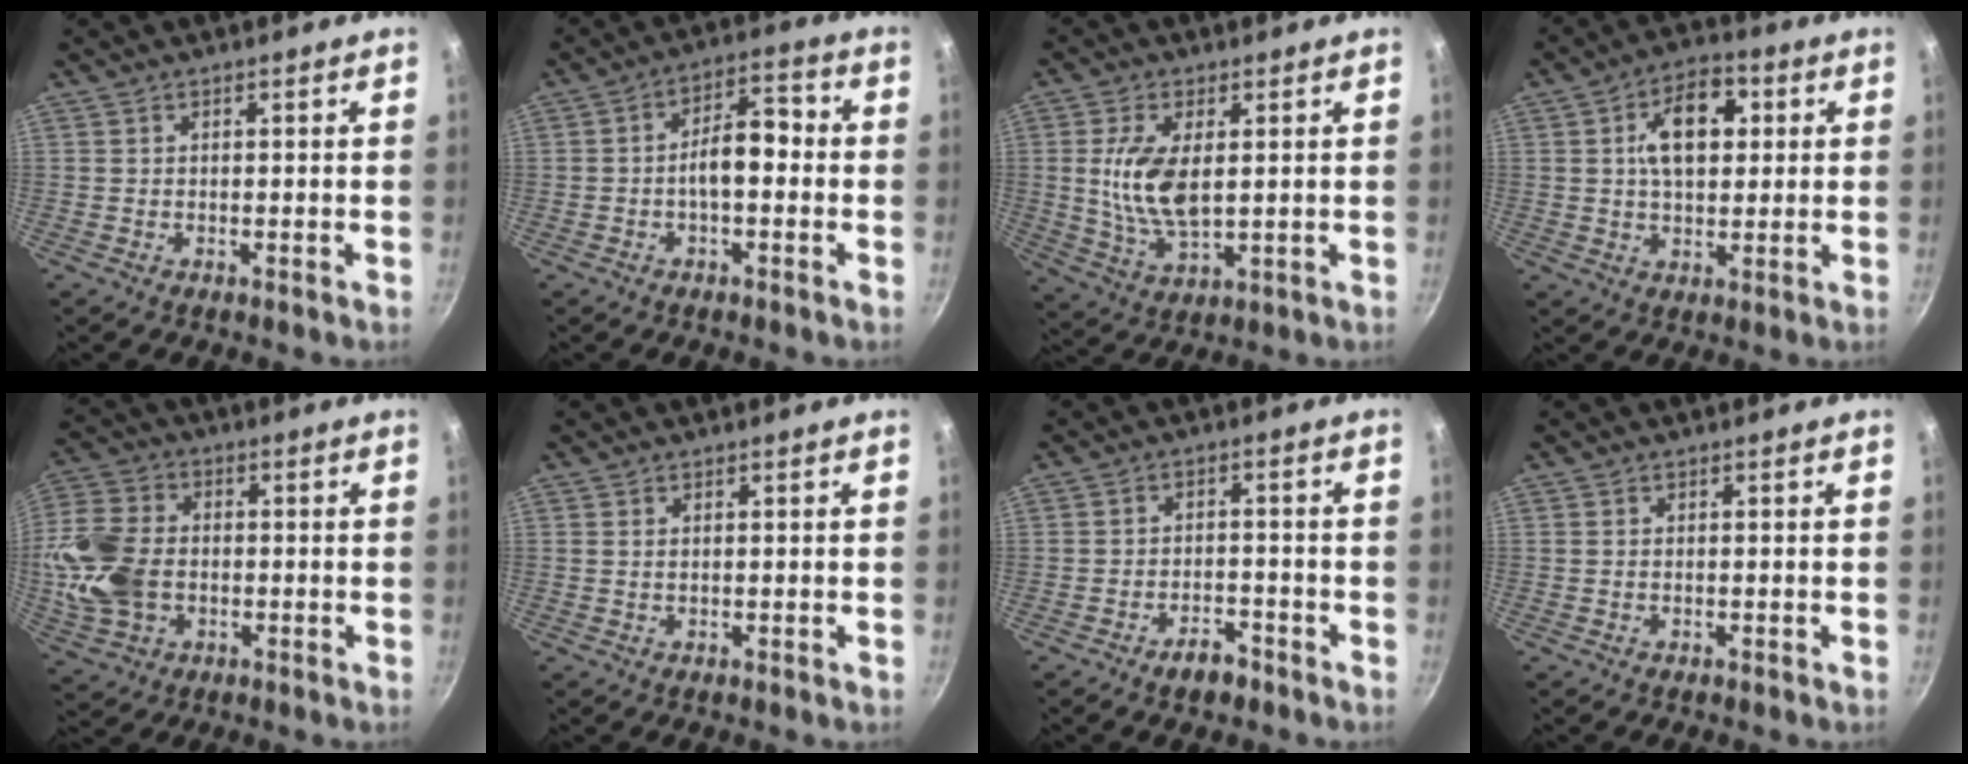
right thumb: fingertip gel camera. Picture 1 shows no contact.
{"total": 7.7, "force": [-1.2, 3.9, 6.5], "torque": [-0.083, 0.037, -0.027]}
{"total": 11.1, "force": [1.5, 5.5, 9.5], "torque": [-0.182, -0.012, 0.035]}
{"total": 11.5, "force": [2.5, 7.1, 8.7], "torque": [-0.108, 0.007, 0.030]}
{"total": 15.1, "force": [-1.4, 11.0, 10.3], "torque": [-0.205, 0.015, -0.030]}
{"total": 0.9, "force": [0.3, 0.5, 0.6], "torque": [-0.012, 0.001, 0.006]}
{"total": 4.3, "force": [-3.0, 2.2, 2.1], "torque": [-0.020, 0.028, -0.041]}
{"total": 0.0}